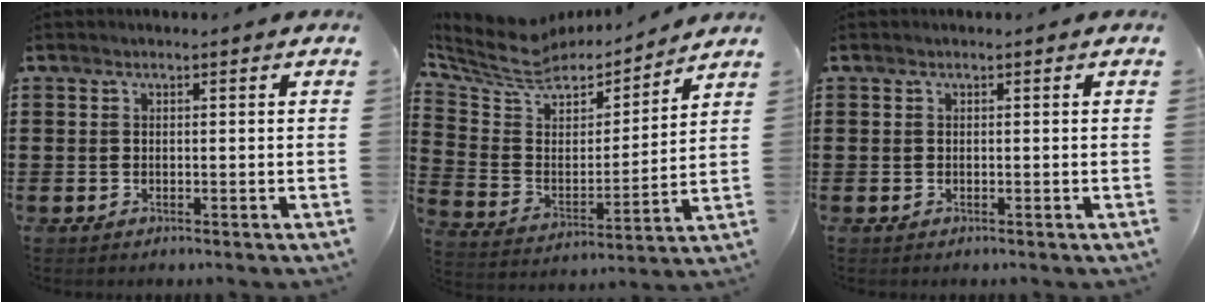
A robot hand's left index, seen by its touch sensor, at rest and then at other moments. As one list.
[{"total": 8.1, "force": [6.8, 3.4, 2.9], "torque": [-0.097, -0.040, 0.119]}, {"total": 0.0}]